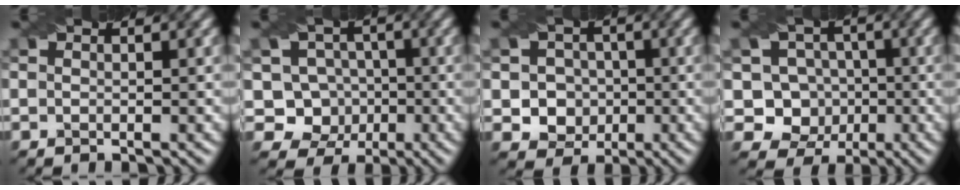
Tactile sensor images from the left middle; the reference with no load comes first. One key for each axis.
{"total": 5.7, "fx": -0.7, "fy": 5.3, "fz": 1.9, "tx": -0.007, "ty": 0.004, "tz": -0.040}
{"total": 4.5, "fx": -0.4, "fy": 4.2, "fz": 1.6, "tx": -0.016, "ty": 0.002, "tz": -0.020}
{"total": 6.6, "fx": -0.6, "fy": 6.2, "fz": 2.2, "tx": -0.022, "ty": 0.012, "tz": -0.041}